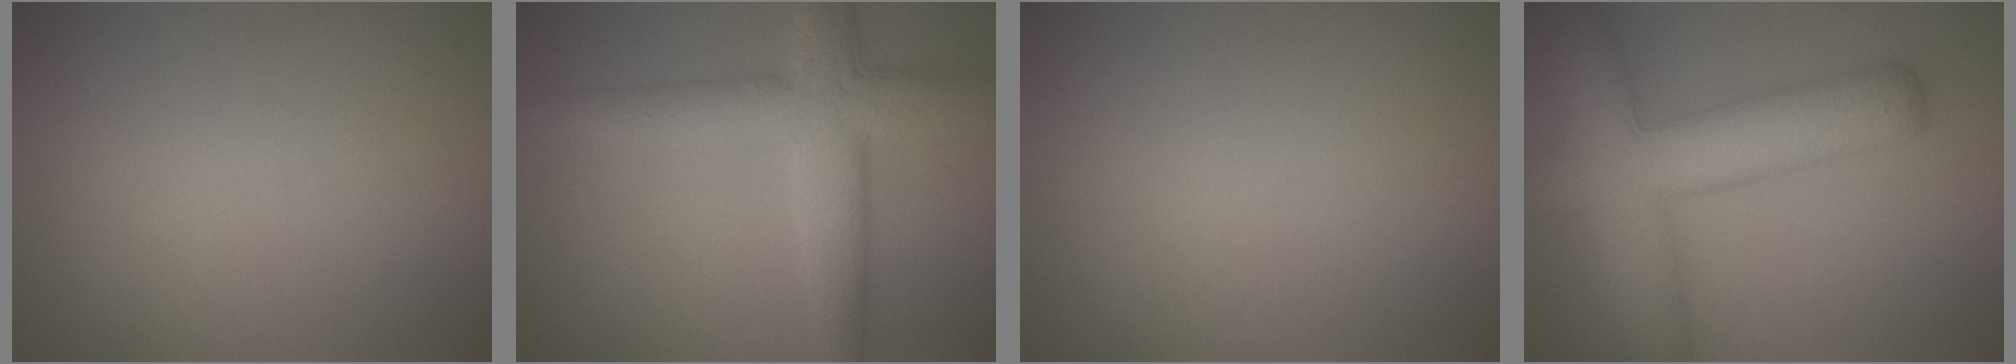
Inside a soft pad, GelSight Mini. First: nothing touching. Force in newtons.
{"total": 5.4, "press": 5.4, "slide": 0.2}
{"total": 0.0}
{"total": 9.8, "press": 9.8, "slide": 0.3}